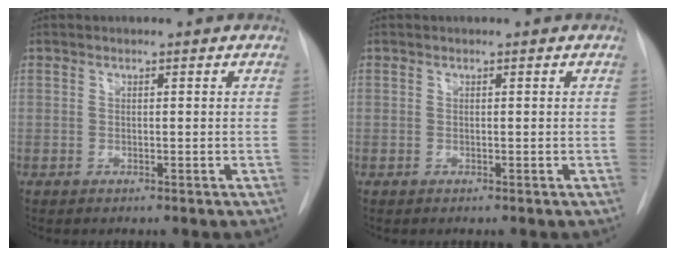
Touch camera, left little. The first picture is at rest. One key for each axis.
{"total": 0.0}